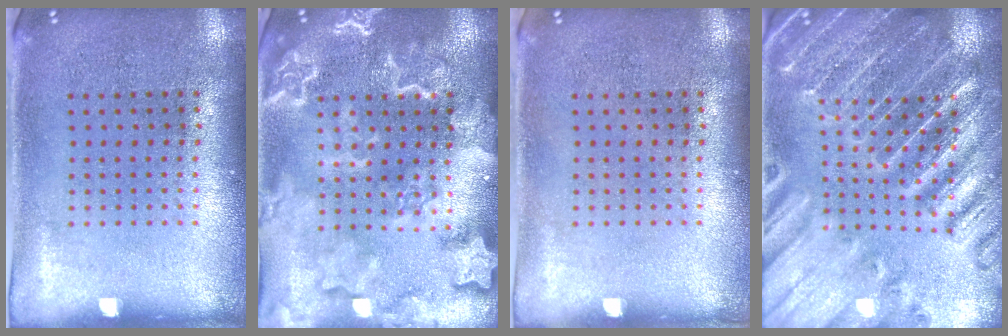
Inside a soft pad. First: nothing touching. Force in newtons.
{"total": 4.5, "press": 4.5, "slide": 0.6}
{"total": 0.0}
{"total": 3.5, "press": 3.4, "slide": 0.8}